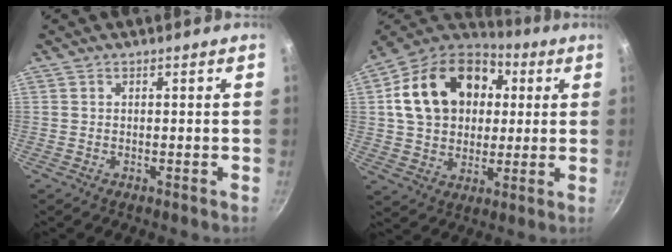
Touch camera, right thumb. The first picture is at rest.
{"total": 22.0, "force": [4.7, 16.6, 13.7], "torque": [-0.216, 0.024, 0.075]}